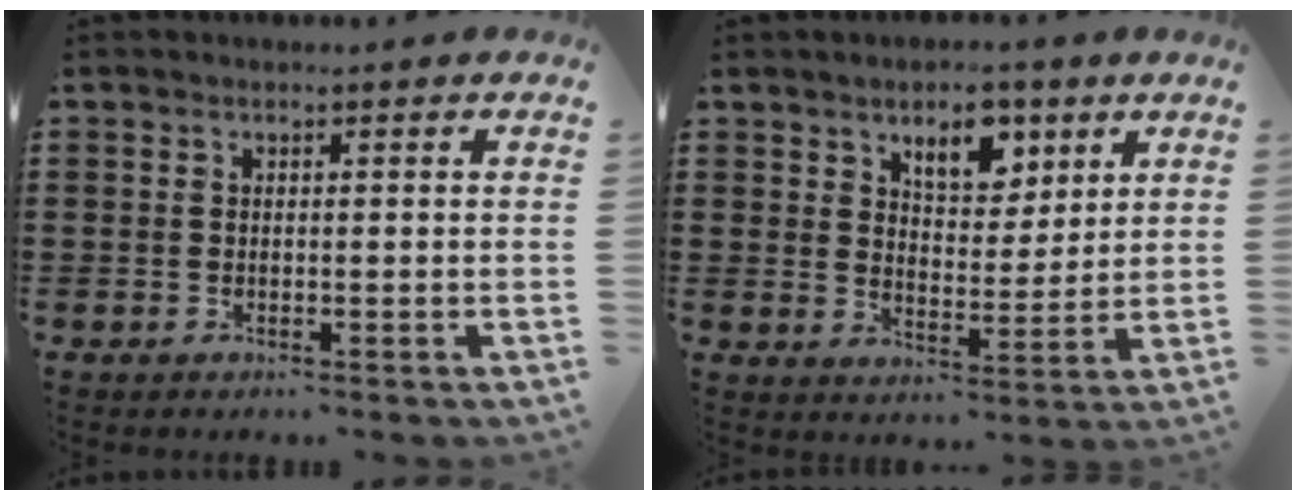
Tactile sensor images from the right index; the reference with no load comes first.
{"total": 6.7, "force": [4.5, 3.7, 3.4], "torque": [-0.052, -0.004, 0.075]}